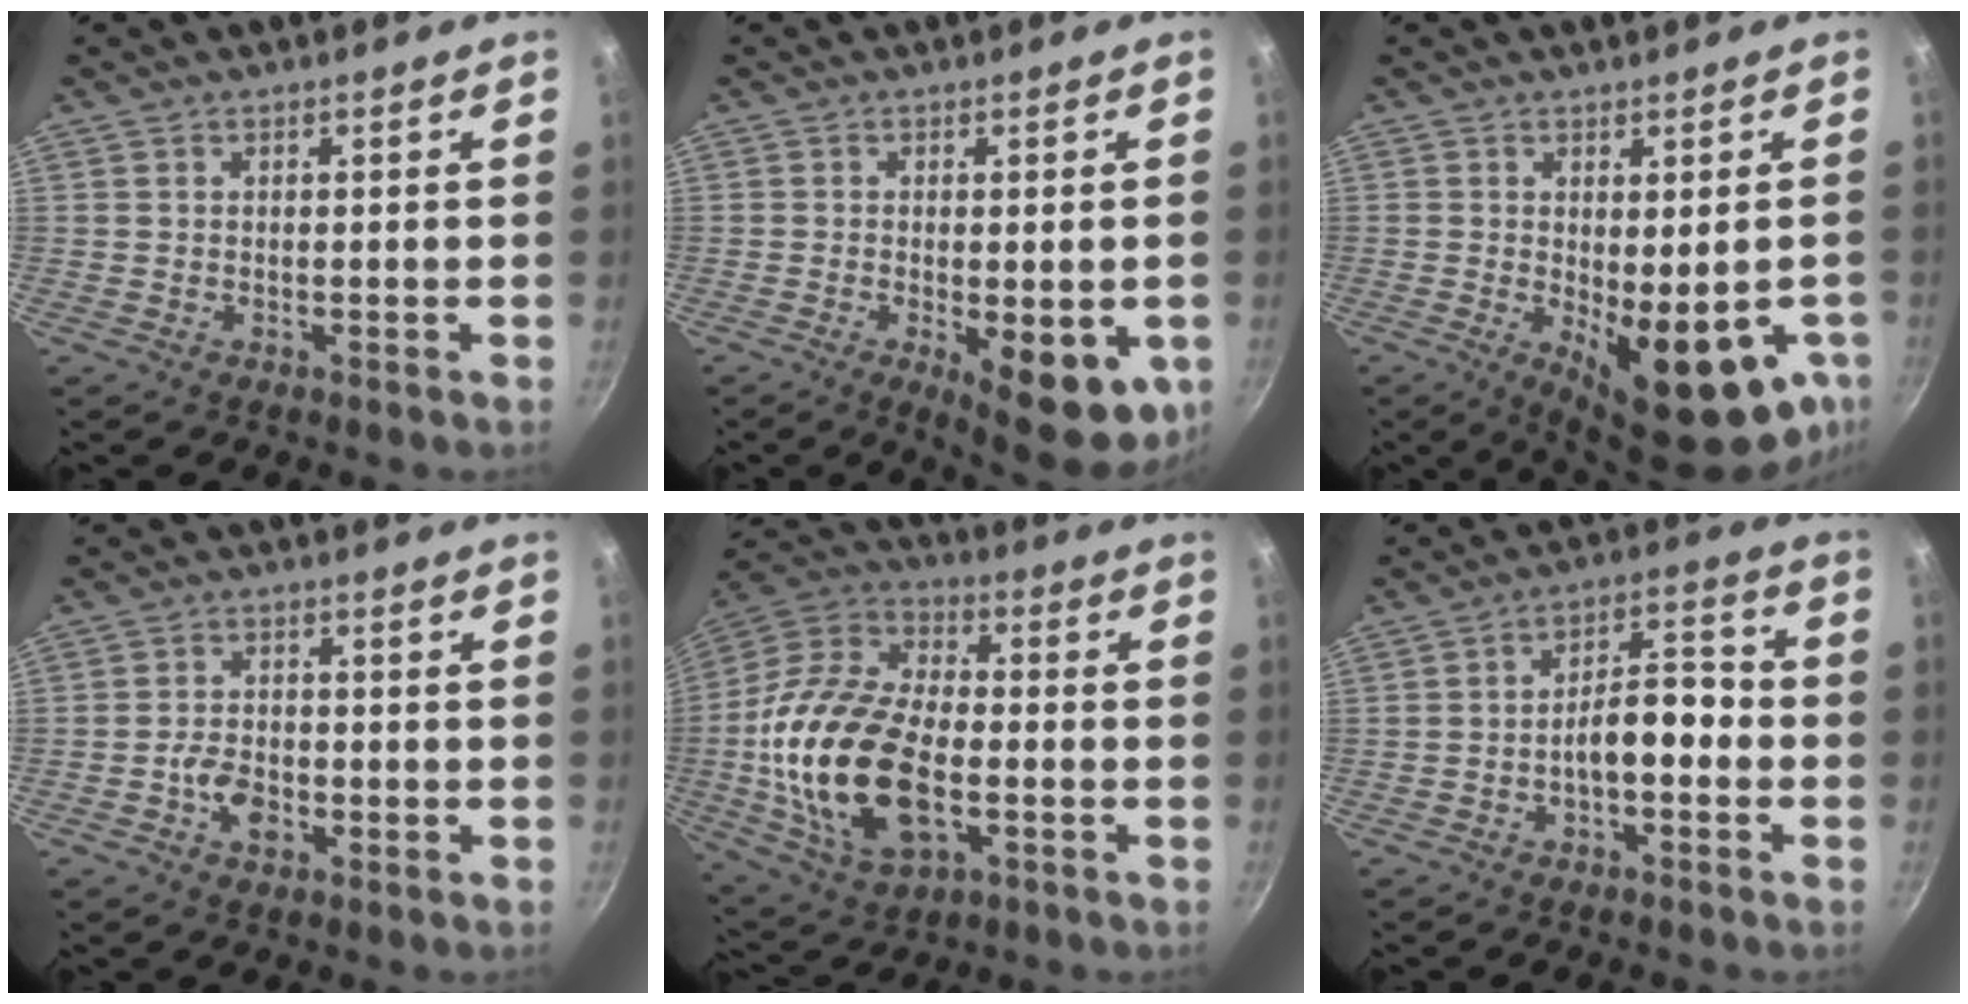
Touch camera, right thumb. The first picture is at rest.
{"total": 13.3, "force": [-3.8, 4.9, 11.8], "torque": [-0.132, -0.006, -0.039]}
{"total": 15.9, "force": [-3.9, 6.3, 14.0], "torque": [-0.160, -0.022, -0.036]}
{"total": 5.3, "force": [-2.0, 3.2, 3.6], "torque": [-0.058, 0.018, -0.039]}
{"total": 24.6, "force": [-4.2, 14.1, 19.7], "torque": [-0.379, 0.025, -0.078]}
{"total": 7.9, "force": [-2.7, 3.8, 6.4], "torque": [-0.074, 0.049, -0.045]}